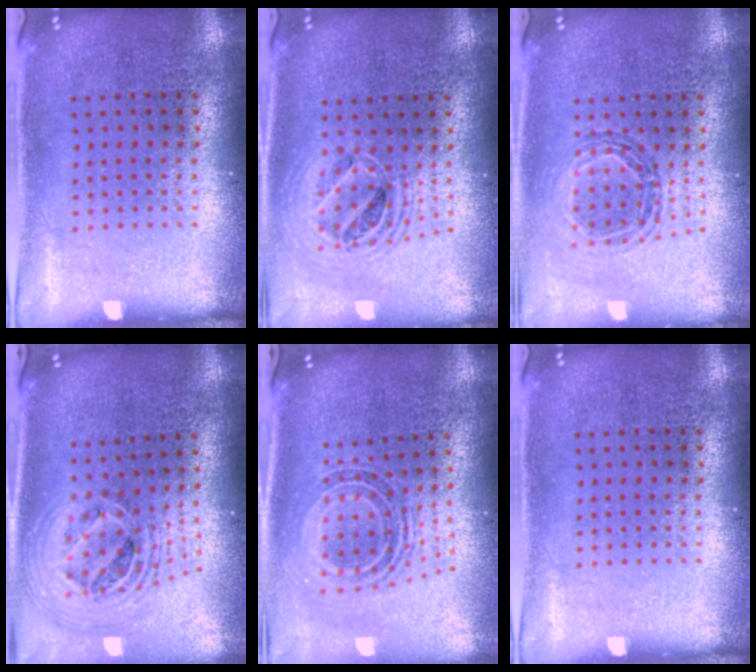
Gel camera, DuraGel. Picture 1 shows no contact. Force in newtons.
{"total": 2.0, "press": 1.7, "slide": 1.2}
{"total": 0.8, "press": 0.8, "slide": 0.1}
{"total": 2.5, "press": 1.8, "slide": 1.7}
{"total": 1.2, "press": 1.0, "slide": 0.7}
{"total": 0.0}